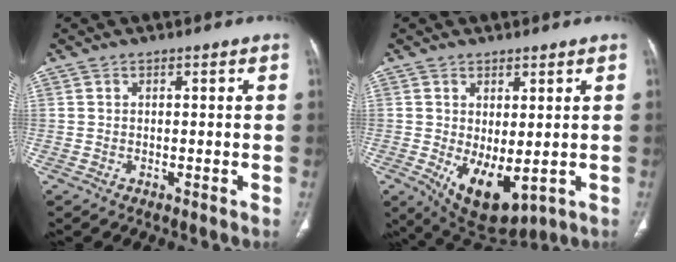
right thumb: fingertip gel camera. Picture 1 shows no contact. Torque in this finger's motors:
{"motor_torque": [0.43, 1.88, 0.53, 0.78, 0.30]}